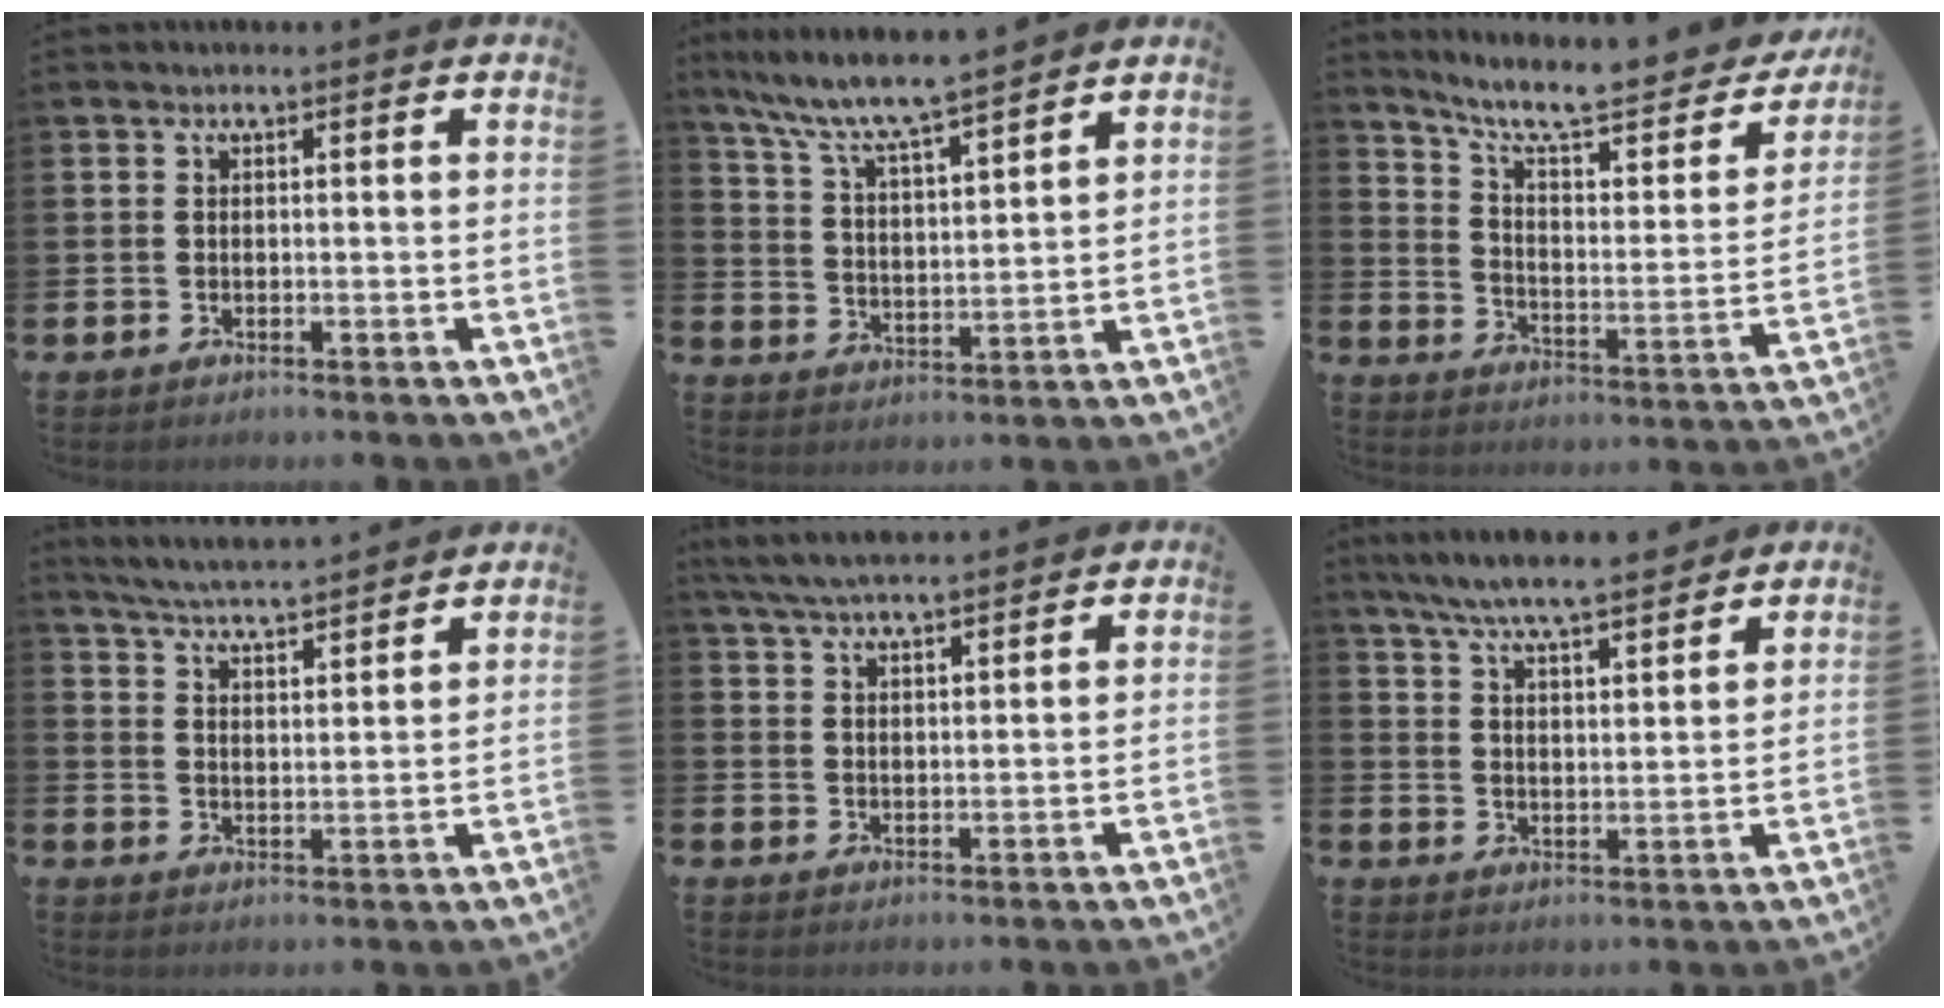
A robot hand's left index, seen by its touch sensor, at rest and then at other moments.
{"total": 8.0, "force": [7.5, 0.4, 2.8], "torque": [-0.089, -0.047, 0.133]}
{"total": 9.7, "force": [8.2, 2.2, 4.8], "torque": [-0.117, -0.057, 0.135]}
{"total": 5.3, "force": [5.3, -0.2, 0.8], "torque": [-0.040, -0.038, 0.091]}
{"total": 5.4, "force": [5.1, 0.5, 1.5], "torque": [-0.051, -0.013, 0.095]}
{"total": 7.5, "force": [7.1, 0.6, 2.4], "torque": [-0.075, -0.035, 0.128]}